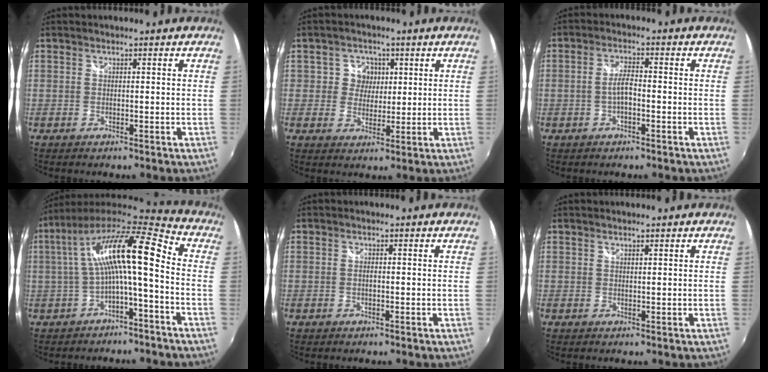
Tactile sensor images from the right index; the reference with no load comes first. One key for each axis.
{"total": 4.7, "fx": 1.0, "fy": 4.5, "fz": 0.8, "tx": -0.009, "ty": 0.010, "tz": 0.014}
{"total": 3.2, "fx": -1.1, "fy": 0.9, "fz": 2.9, "tx": -0.061, "ty": 0.007, "tz": -0.020}
{"total": 15.2, "fx": -0.1, "fy": 3.1, "fz": 14.9, "tx": -0.280, "ty": 0.023, "tz": -0.006}
{"total": 0.6, "fx": -0.1, "fy": 0.3, "fz": 0.5, "tx": -0.011, "ty": 0.001, "tz": -0.004}
{"total": 0.6, "fx": 0.5, "fy": 0.1, "fz": 0.3, "tx": -0.004, "ty": 0.001, "tz": 0.009}